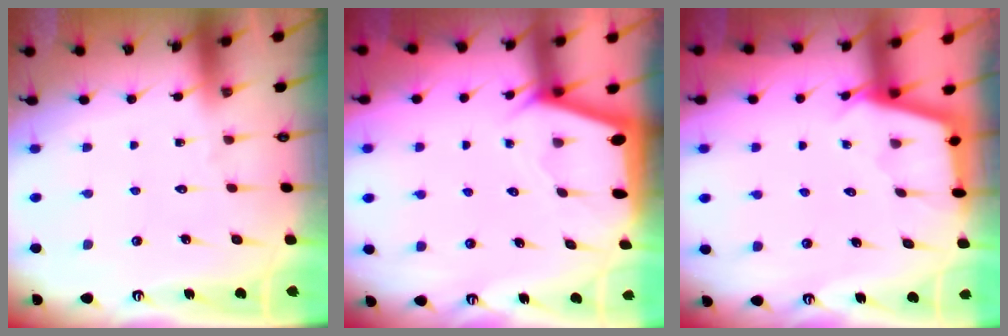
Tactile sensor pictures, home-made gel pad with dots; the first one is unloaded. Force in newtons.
{"total": 3.2, "press": 3.2, "slide": 0.2}
{"total": 2.5, "press": 2.5, "slide": 0.1}